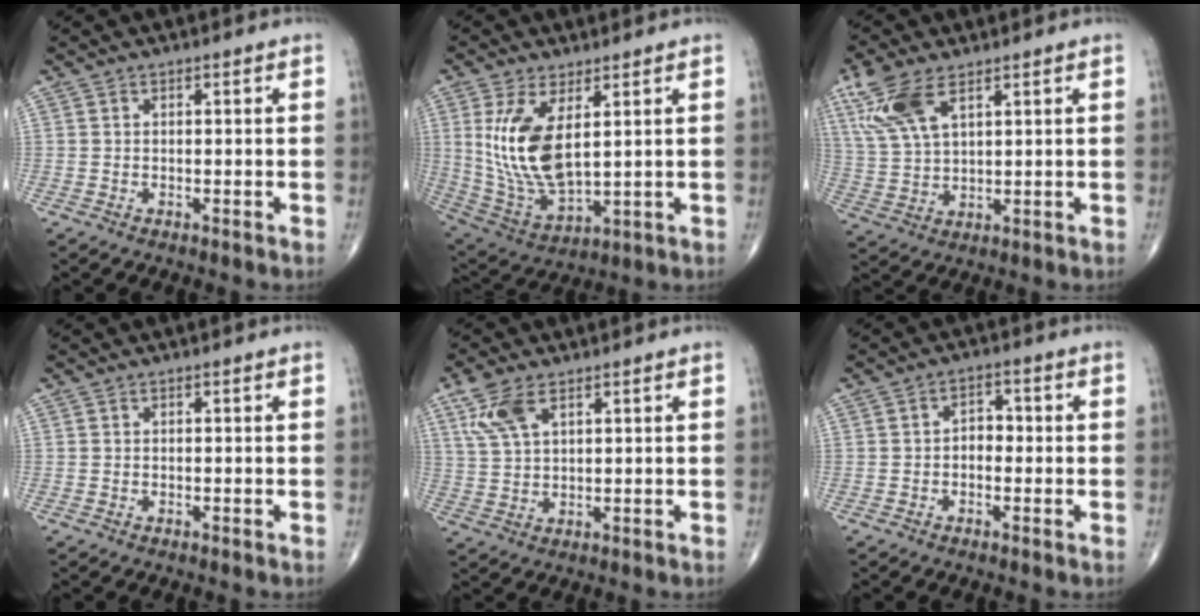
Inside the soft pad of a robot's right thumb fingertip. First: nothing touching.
{"total": 14.3, "force": [3.5, 6.5, 12.2], "torque": [-0.246, -0.024, 0.090]}
{"total": 10.5, "force": [5.7, 4.5, 7.6], "torque": [-0.172, -0.008, 0.122]}
{"total": 0.0}
{"total": 7.2, "force": [3.8, 3.3, 5.2], "torque": [-0.112, -0.004, 0.082]}
{"total": 3.2, "force": [-0.3, 2.2, 2.3], "torque": [-0.019, 0.014, -0.013]}